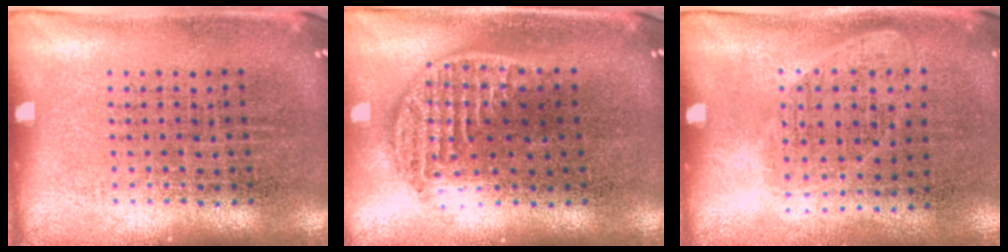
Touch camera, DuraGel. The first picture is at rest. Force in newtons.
{"total": 1.3, "press": 1.1, "slide": 0.7}
{"total": 1.2, "press": 1.0, "slide": 0.6}